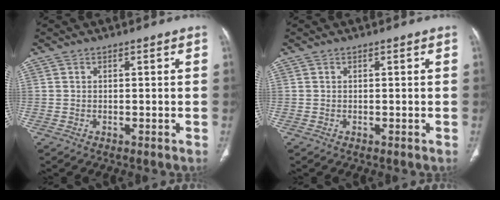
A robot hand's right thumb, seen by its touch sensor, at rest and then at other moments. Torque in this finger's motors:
{"motor_torque": [0.01, 0.00, 0.12, 0.11, 0.00]}